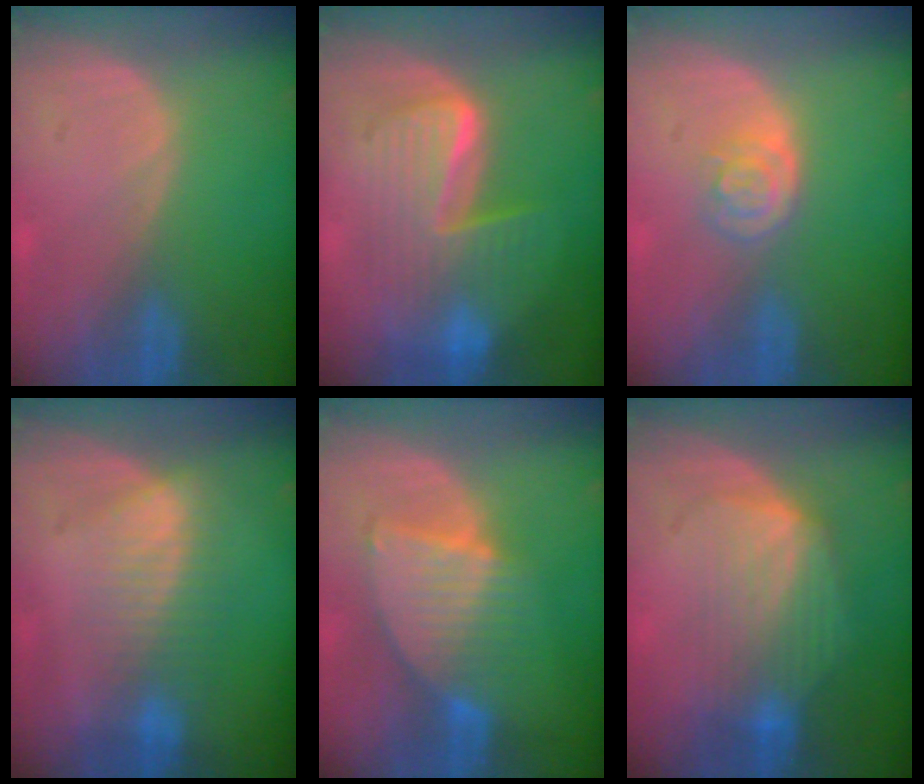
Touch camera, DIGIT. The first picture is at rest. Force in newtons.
{"total": 9.3, "press": 9.2, "slide": 0.7}
{"total": 3.3, "press": 3.3, "slide": 0.1}
{"total": 6.9, "press": 6.3, "slide": 2.7}
{"total": 7.2, "press": 6.8, "slide": 2.3}
{"total": 7.4, "press": 7.3, "slide": 1.4}